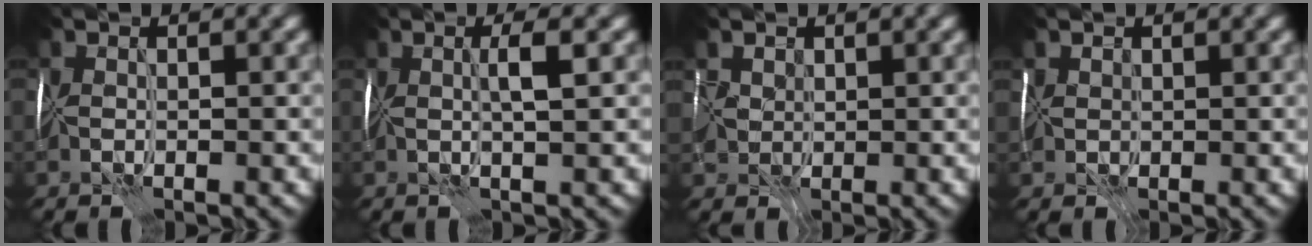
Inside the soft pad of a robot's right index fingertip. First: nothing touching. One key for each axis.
{"total": 1.7, "fx": 0.8, "fy": -0.5, "fz": 1.5, "tx": -0.026, "ty": 0.006, "tz": 0.011}
{"total": 2.2, "fx": 1.1, "fy": 1.7, "fz": 1.0, "tx": -0.019, "ty": 0.004, "tz": 0.017}
{"total": 1.5, "fx": 0.9, "fy": 1.1, "fz": 0.3, "tx": -0.004, "ty": 0.005, "tz": 0.014}